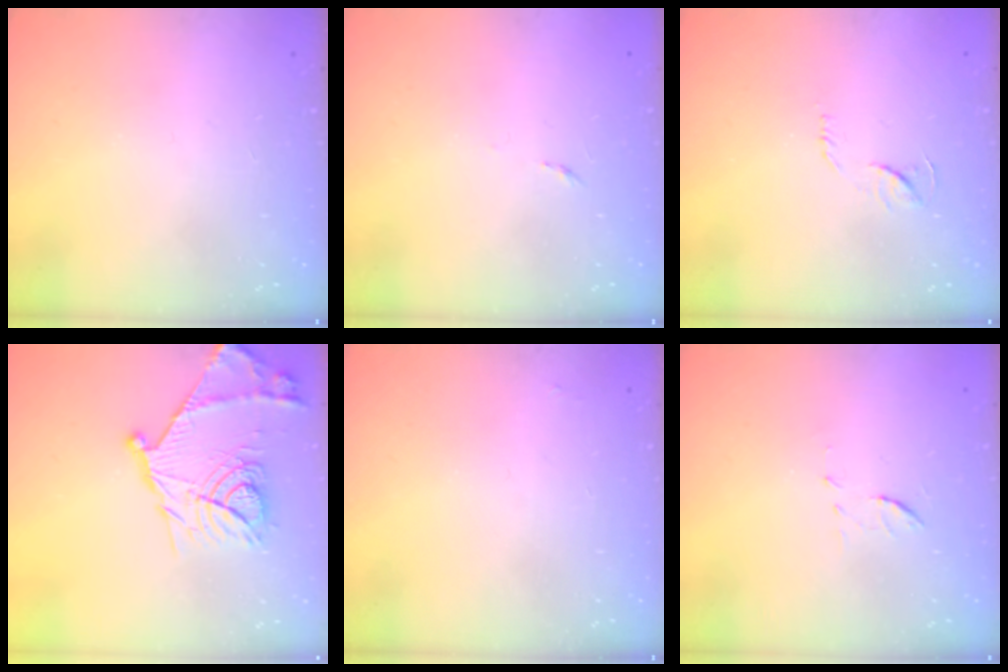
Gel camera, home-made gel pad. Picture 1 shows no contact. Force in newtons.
{"total": 2.6, "press": 2.6, "slide": 0.4}
{"total": 6.1, "press": 6.1, "slide": 0.3}
{"total": 19.7, "press": 19.7, "slide": 1.1}
{"total": 1.9, "press": 1.9, "slide": 0.3}
{"total": 6.2, "press": 6.0, "slide": 1.8}